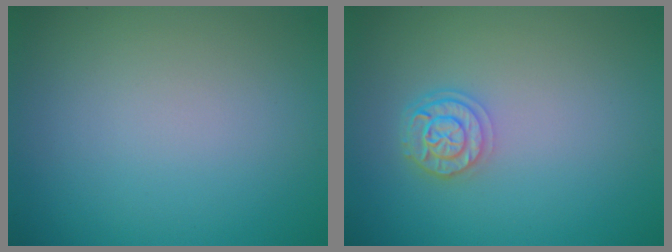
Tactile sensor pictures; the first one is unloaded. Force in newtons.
{"total": 2.3, "press": 1.9, "slide": 1.3}